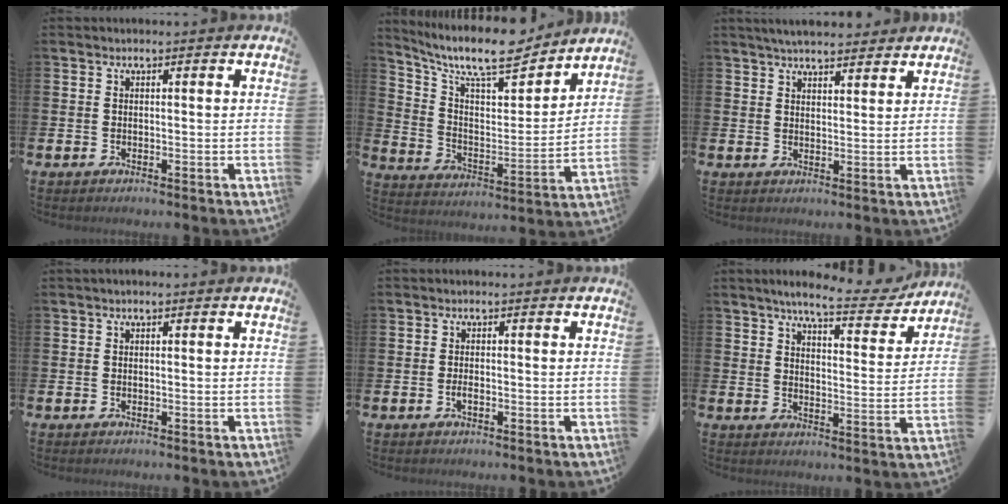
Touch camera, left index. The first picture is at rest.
{"total": 11.0, "force": [9.6, 2.9, 4.7], "torque": [-0.114, -0.068, 0.163]}
{"total": 4.2, "force": [4.1, 0.7, 0.8], "torque": [-0.025, -0.012, 0.075]}
{"total": 0.0}
{"total": 1.2, "force": [-0.4, 0.5, 1.0], "torque": [-0.027, 0.002, -0.006]}
{"total": 7.7, "force": [6.8, 1.2, 3.4], "torque": [-0.060, -0.037, 0.112]}